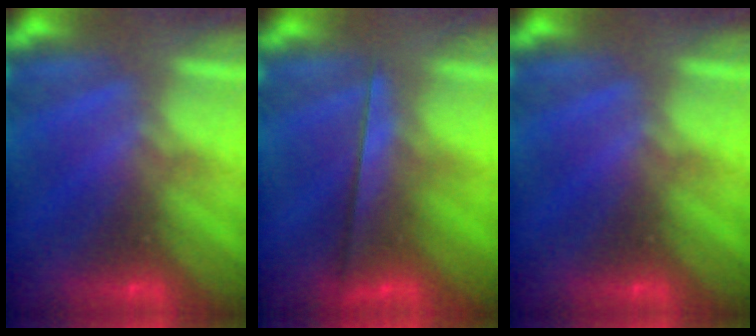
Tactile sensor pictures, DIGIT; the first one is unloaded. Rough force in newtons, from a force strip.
{"total": 2.3}
{"total": 0.0}